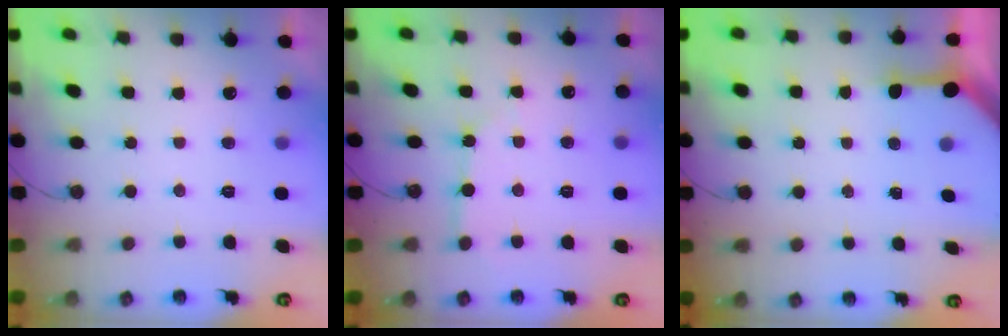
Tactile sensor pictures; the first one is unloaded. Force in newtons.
{"total": 2.6, "press": 2.6, "slide": 0.3}
{"total": 3.6, "press": 3.6, "slide": 0.3}